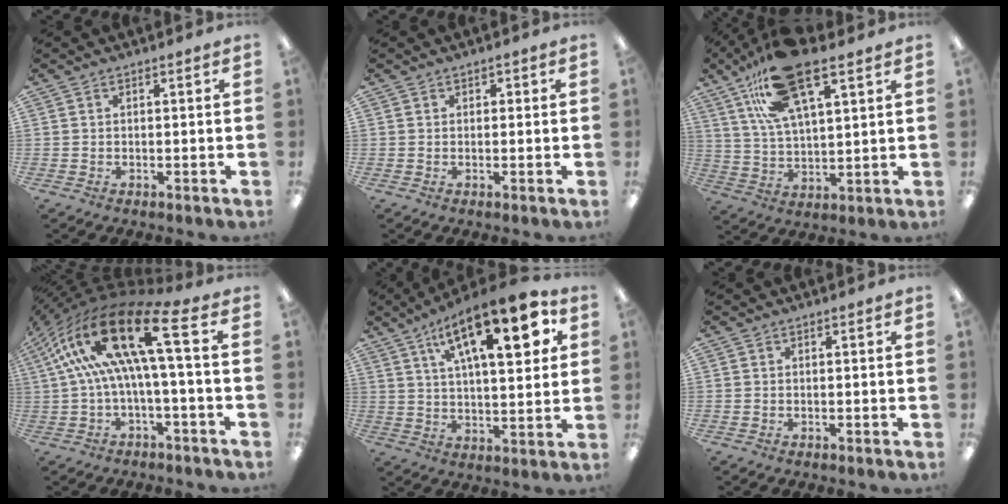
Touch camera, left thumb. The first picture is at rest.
{"total": 0.7, "force": [0.3, 0.6, 0.0], "torque": [-0.001, 0.003, 0.006]}
{"total": 18.1, "force": [11.4, 6.9, 12.3], "torque": [-0.223, -0.033, 0.197]}
{"total": 21.1, "force": [3.8, 6.8, 19.7], "torque": [-0.385, -0.007, 0.056]}
{"total": 20.2, "force": [9.6, 7.7, 16.0], "torque": [-0.239, -0.033, 0.149]}
{"total": 0.0}